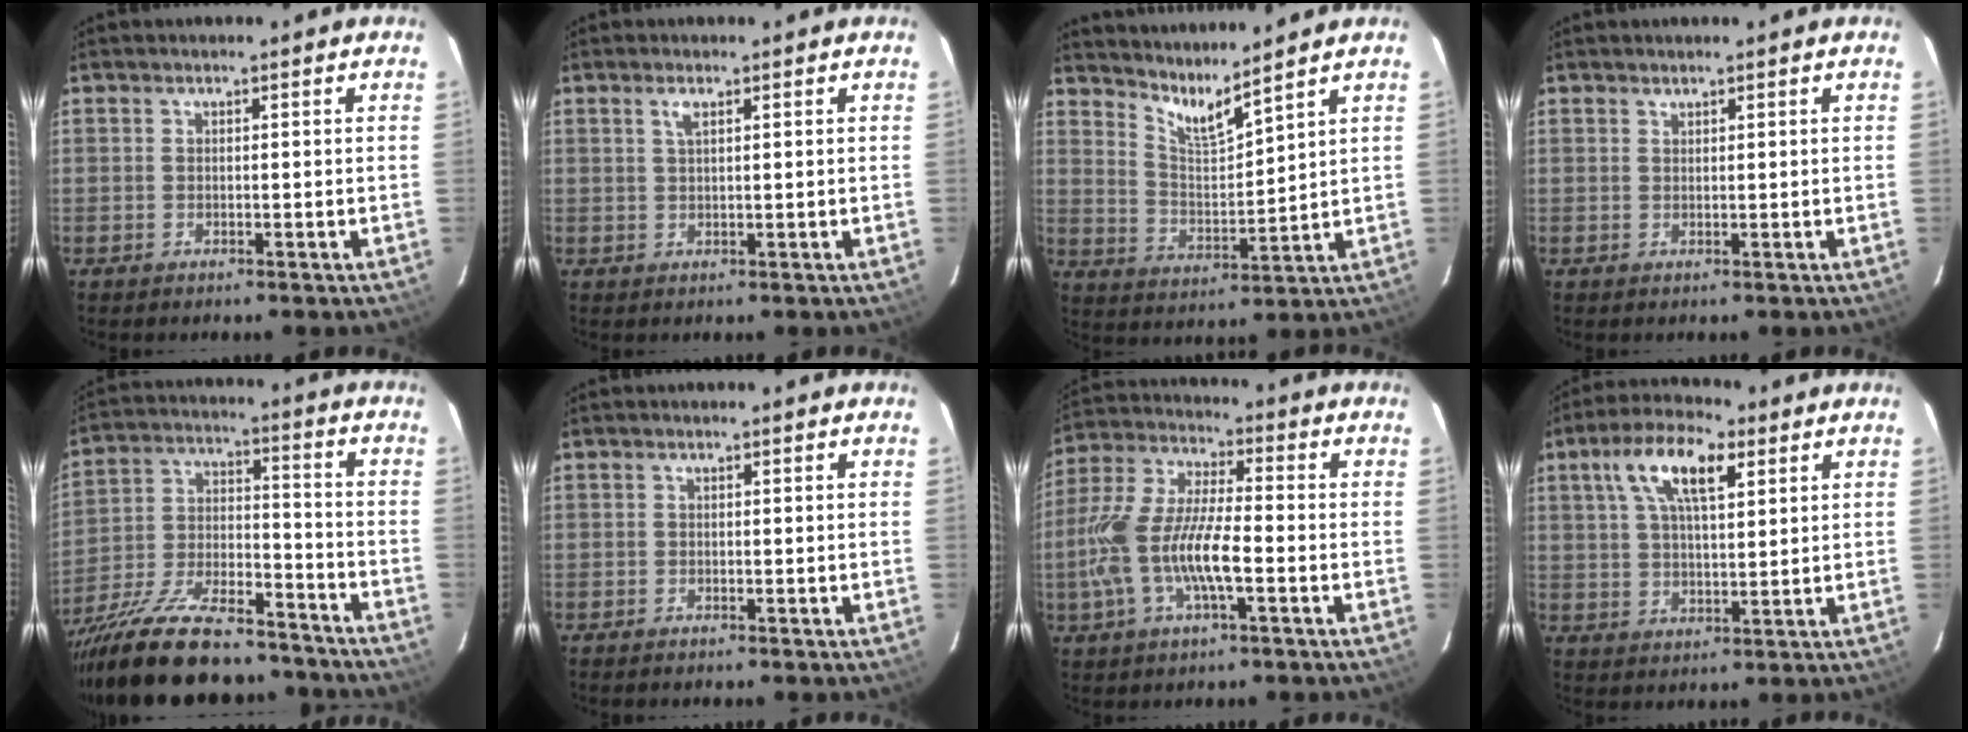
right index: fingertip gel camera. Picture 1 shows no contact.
{"total": 1.7, "force": [0.9, 0.5, 1.3], "torque": [-0.026, 0.003, 0.016]}
{"total": 7.4, "force": [6.7, -0.5, 3.2], "torque": [-0.062, -0.027, 0.130]}
{"total": 0.5, "force": [0.5, 0.1, 0.0], "torque": [0.000, 0.001, 0.011]}
{"total": 24.5, "force": [-19.5, 7.9, 12.5], "torque": [-0.239, -0.020, -0.299]}
{"total": 0.6, "force": [-0.5, 0.1, 0.2], "torque": [-0.004, -0.002, -0.010]}
{"total": 14.6, "force": [-4.0, 4.4, 13.3], "torque": [-0.283, -0.001, -0.079]}
{"total": 10.7, "force": [4.9, 4.1, 8.6], "torque": [-0.159, 0.023, 0.085]}